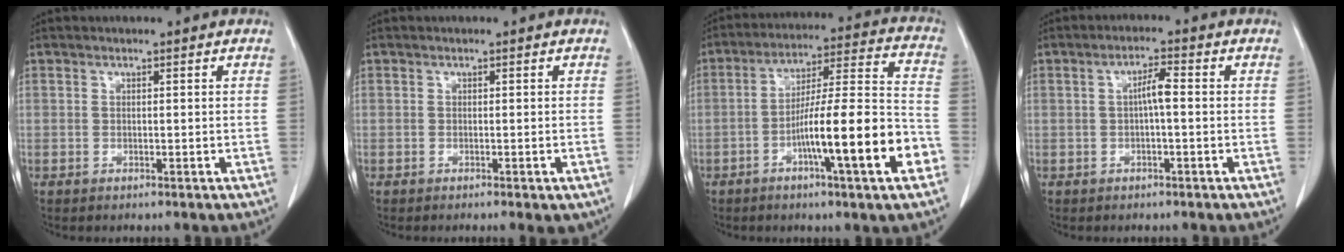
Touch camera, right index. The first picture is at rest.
{"total": 1.8, "force": [-1.0, 0.4, 1.4], "torque": [-0.014, -0.005, -0.010]}
{"total": 17.0, "force": [-6.1, 0.7, 15.9], "torque": [-0.253, 0.004, -0.097]}
{"total": 3.1, "force": [-0.1, 0.4, 3.1], "torque": [-0.054, 0.006, -0.002]}